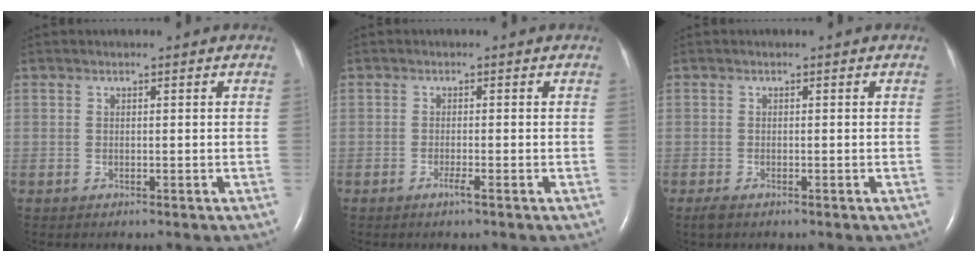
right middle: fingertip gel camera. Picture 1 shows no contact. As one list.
[{"total": 1.2, "force": [-0.7, -0.2, 0.9], "torque": [-0.021, -0.001, -0.014]}, {"total": 1.4, "force": [-1.0, 0.5, 0.9], "torque": [-0.027, -0.005, -0.016]}]